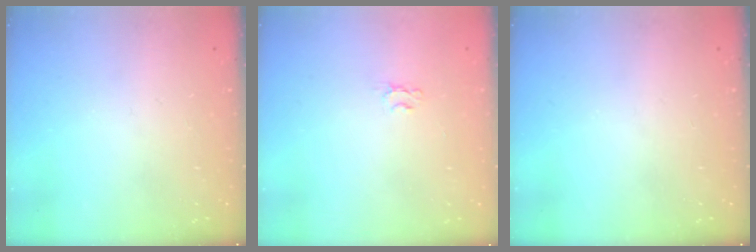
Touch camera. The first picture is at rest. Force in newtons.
{"total": 2.0, "press": 2.0, "slide": 0.3}
{"total": 0.0}